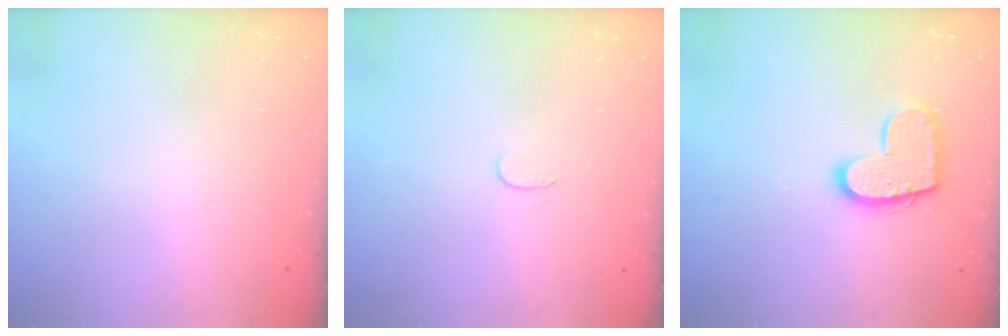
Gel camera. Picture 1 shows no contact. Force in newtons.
{"total": 3.0, "press": 3.0, "slide": 0.3}
{"total": 12.4, "press": 12.4, "slide": 0.6}